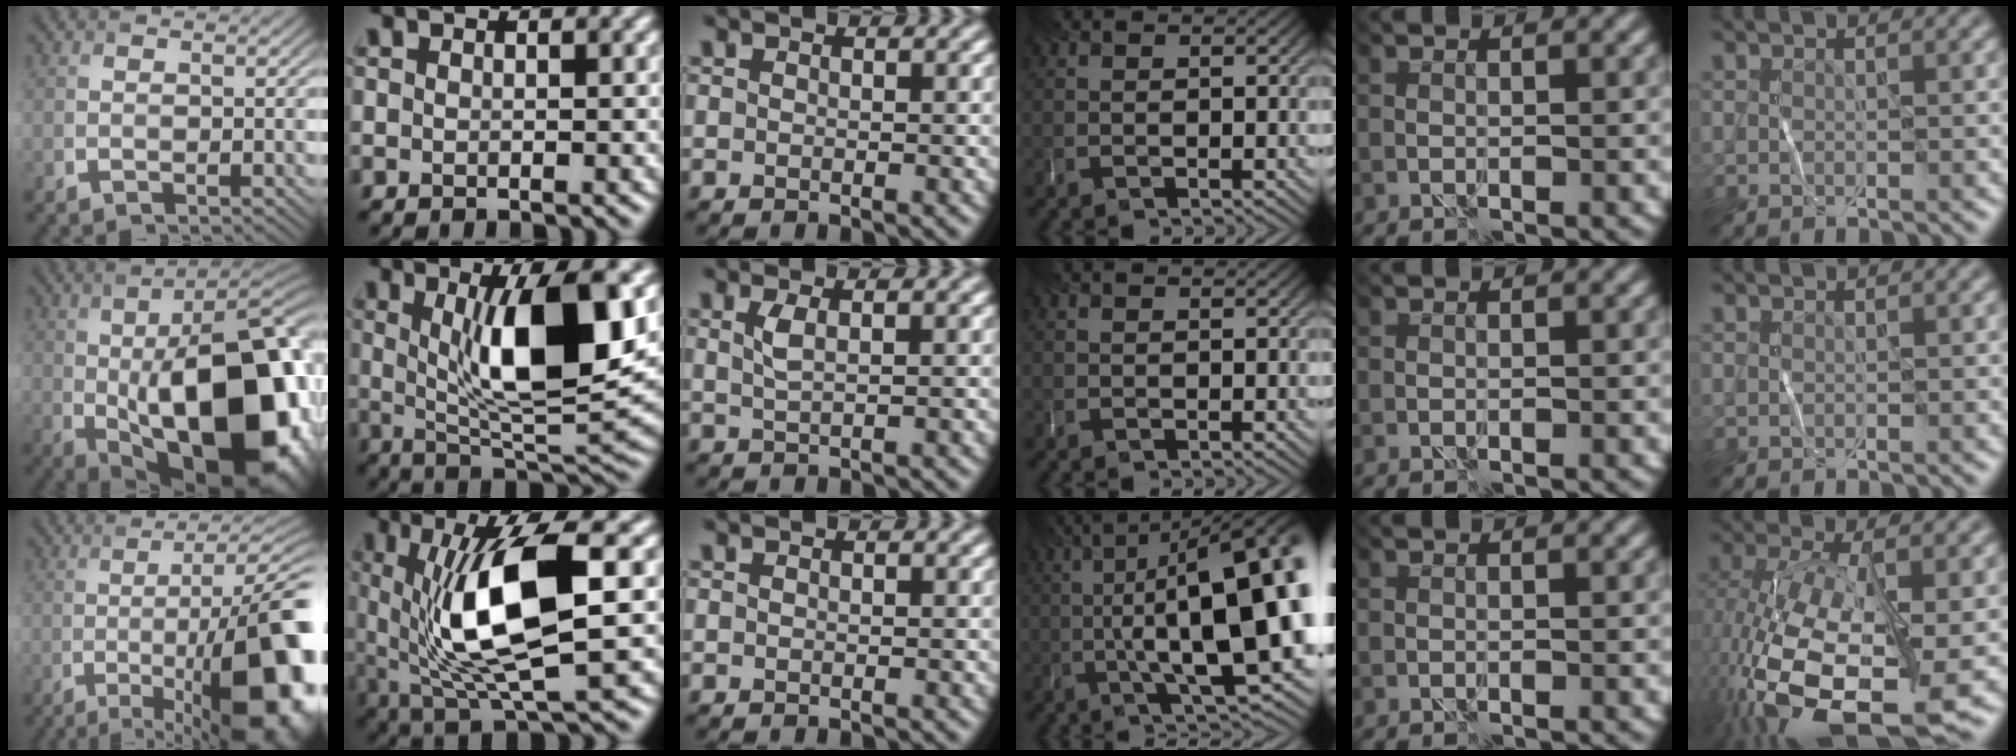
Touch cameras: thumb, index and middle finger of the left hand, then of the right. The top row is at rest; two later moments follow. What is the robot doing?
{"motion": "wrap", "object": "string"}